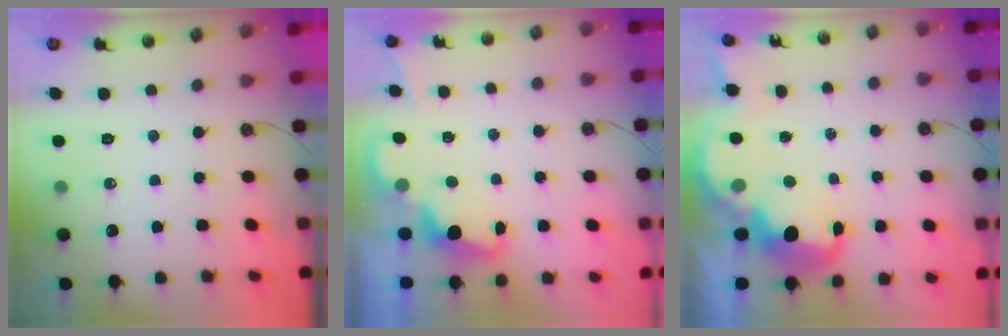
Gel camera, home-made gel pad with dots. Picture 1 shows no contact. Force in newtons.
{"total": 2.5, "press": 2.4, "slide": 0.5}
{"total": 7.4, "press": 7.3, "slide": 0.7}